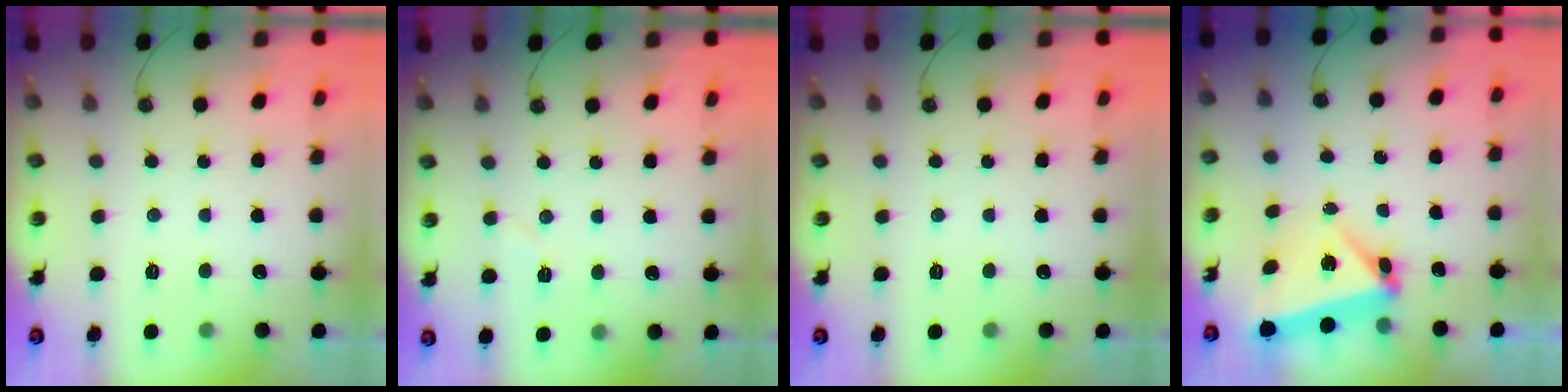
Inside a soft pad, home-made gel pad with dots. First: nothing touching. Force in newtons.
{"total": 4.0, "press": 3.9, "slide": 0.8}
{"total": 0.0}
{"total": 6.0, "press": 4.6, "slide": 3.9}